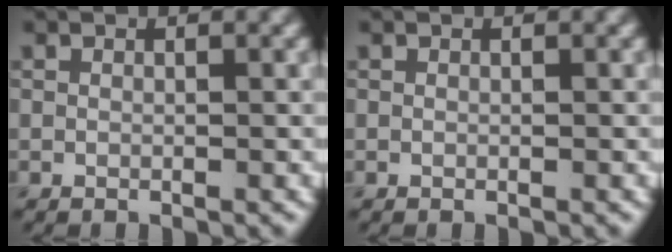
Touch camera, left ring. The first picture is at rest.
{"total": 0.0}